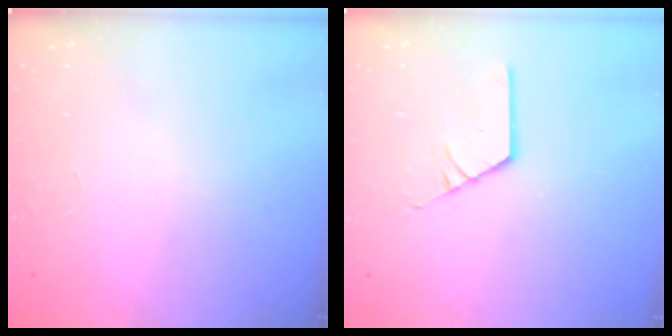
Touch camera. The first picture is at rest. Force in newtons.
{"total": 3.6, "press": 3.6, "slide": 0.3}